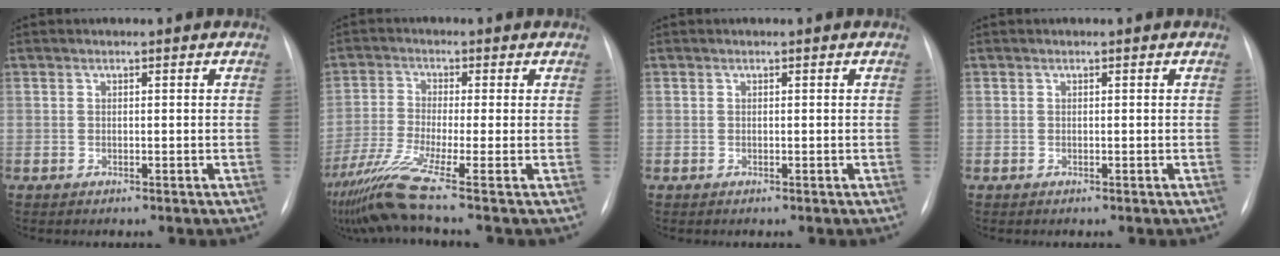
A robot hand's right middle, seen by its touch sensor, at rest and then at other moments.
{"total": 8.8, "force": [-6.2, -2.3, 5.8], "torque": [-0.118, -0.033, -0.118]}
{"total": 0.0}
{"total": 0.0}